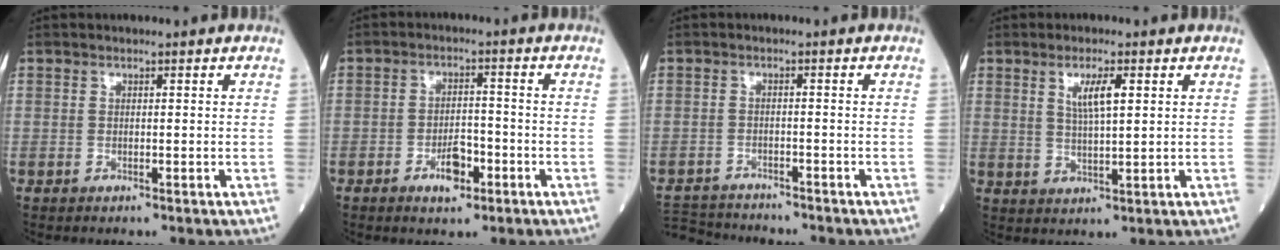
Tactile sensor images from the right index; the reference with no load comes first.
{"total": 3.6, "force": [-1.8, 2.1, 2.3], "torque": [-0.032, 0.007, -0.027]}
{"total": 8.7, "force": [-8.5, 1.1, 1.6], "torque": [-0.033, 0.000, -0.137]}
{"total": 4.4, "force": [1.7, 0.7, 4.0], "torque": [-0.076, 0.002, 0.033]}